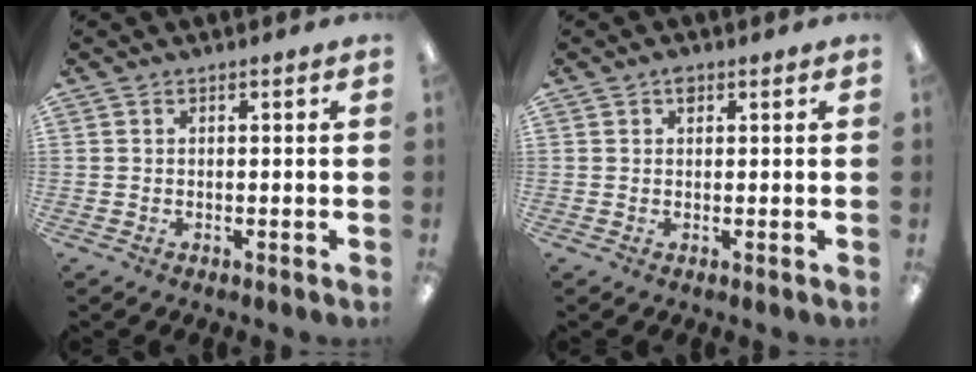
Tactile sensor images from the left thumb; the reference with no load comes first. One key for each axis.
{"total": 1.5, "fx": 0.8, "fy": 0.9, "fz": 0.9, "tx": -0.011, "ty": 0.000, "tz": 0.012}